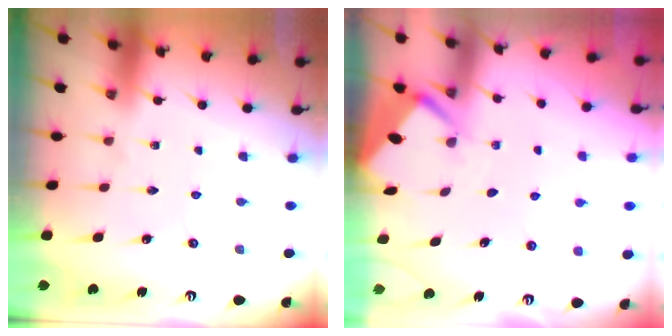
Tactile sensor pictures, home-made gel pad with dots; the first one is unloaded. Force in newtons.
{"total": 2.8, "press": 2.7, "slide": 0.3}